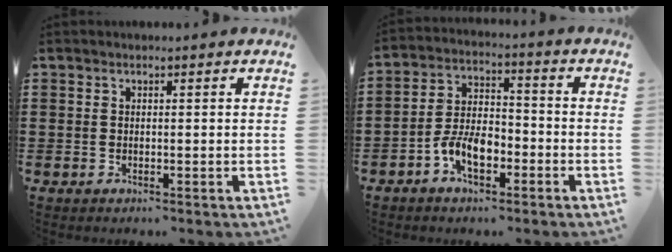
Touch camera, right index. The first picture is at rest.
{"total": 6.7, "force": [-3.4, 3.4, 4.7], "torque": [-0.107, 0.003, -0.068]}